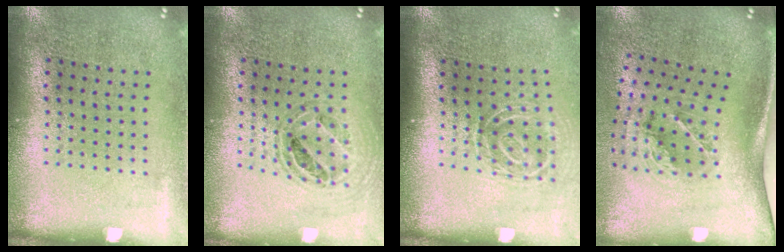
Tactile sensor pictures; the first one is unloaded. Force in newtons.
{"total": 0.7, "press": 0.7, "slide": 0.2}
{"total": 1.8, "press": 1.2, "slide": 1.4}
{"total": 1.9, "press": 1.2, "slide": 1.5}